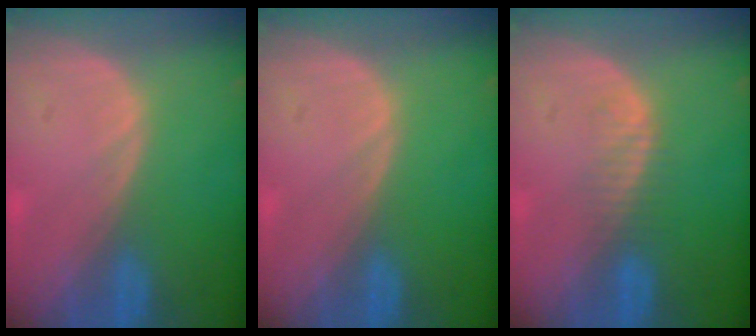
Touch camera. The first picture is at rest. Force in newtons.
{"total": 0.0}
{"total": 2.3, "press": 2.3, "slide": 0.3}